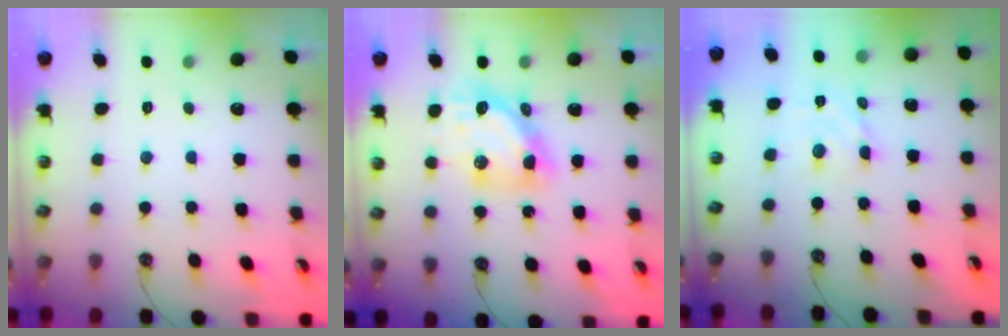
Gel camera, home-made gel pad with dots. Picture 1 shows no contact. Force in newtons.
{"total": 10.7, "press": 10.6, "slide": 1.3}
{"total": 4.4, "press": 4.4, "slide": 0.7}